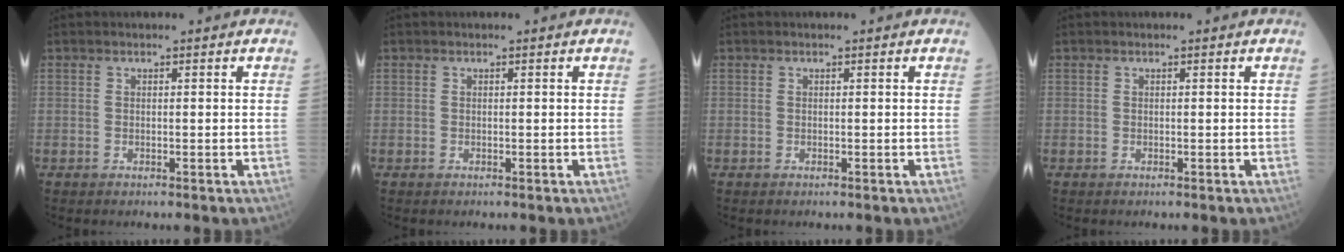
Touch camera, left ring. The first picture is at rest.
{"total": 0.0}
{"total": 0.0}
{"total": 0.0}